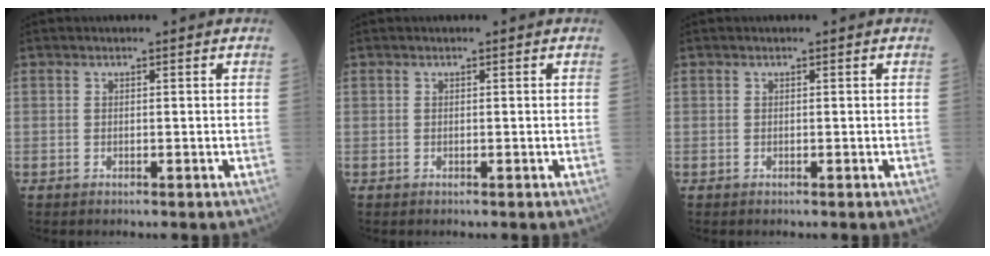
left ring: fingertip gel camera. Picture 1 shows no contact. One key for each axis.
{"total": 0.0}
{"total": 0.0}